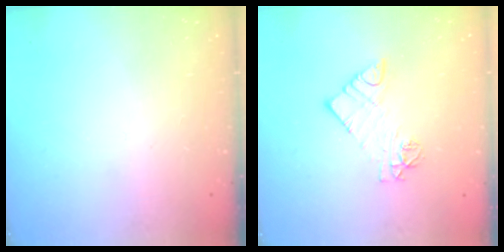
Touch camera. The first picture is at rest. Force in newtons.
{"total": 9.4, "press": 9.4, "slide": 0.7}